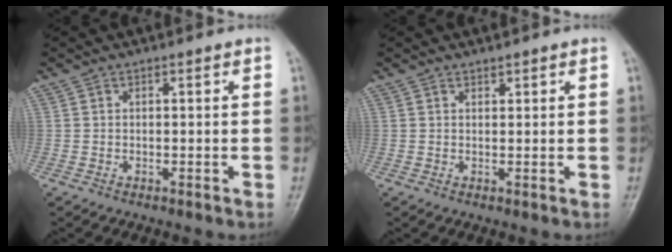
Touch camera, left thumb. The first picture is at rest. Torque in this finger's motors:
{"motor_torque": [-0.27, -0.04, -0.14, -0.06, -0.02]}